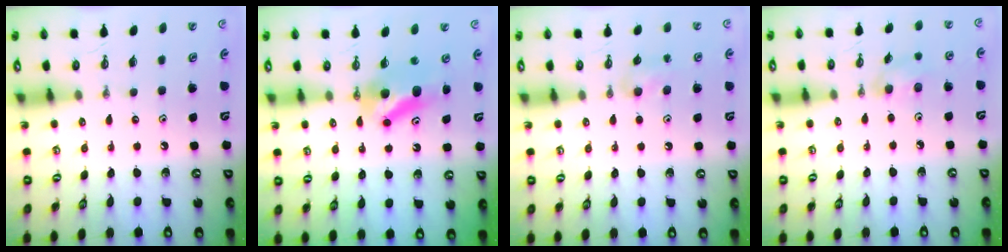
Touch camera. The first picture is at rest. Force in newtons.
{"total": 7.2, "press": 7.0, "slide": 1.6}
{"total": 9.9, "press": 6.3, "slide": 7.7}
{"total": 5.9, "press": 5.1, "slide": 3.0}